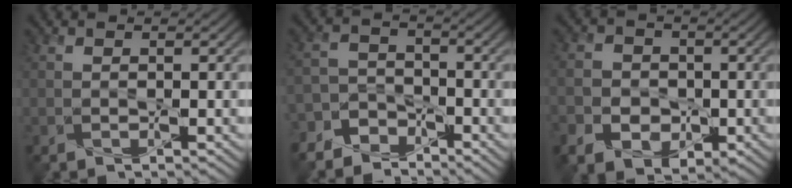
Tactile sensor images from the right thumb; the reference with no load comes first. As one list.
[{"total": 5.4, "force": [-4.7, 2.8, 0.1], "torque": [-0.001, -0.005, -0.103]}, {"total": 5.9, "force": [-2.3, 5.0, 2.1], "torque": [-0.055, -0.013, -0.061]}]